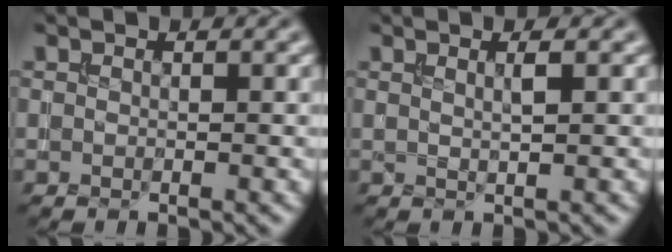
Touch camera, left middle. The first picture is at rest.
{"total": 1.4, "force": [0.6, 0.4, 1.2], "torque": [-0.016, 0.002, 0.006]}